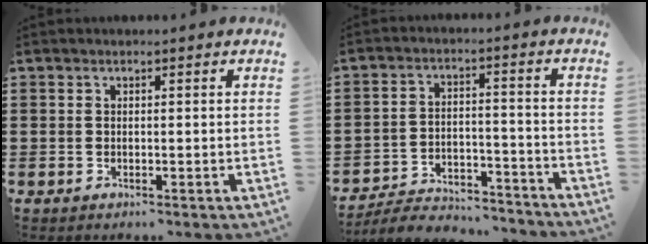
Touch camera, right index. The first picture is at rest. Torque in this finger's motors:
{"motor_torque": [-0.97, -0.90, -0.10, -0.17]}